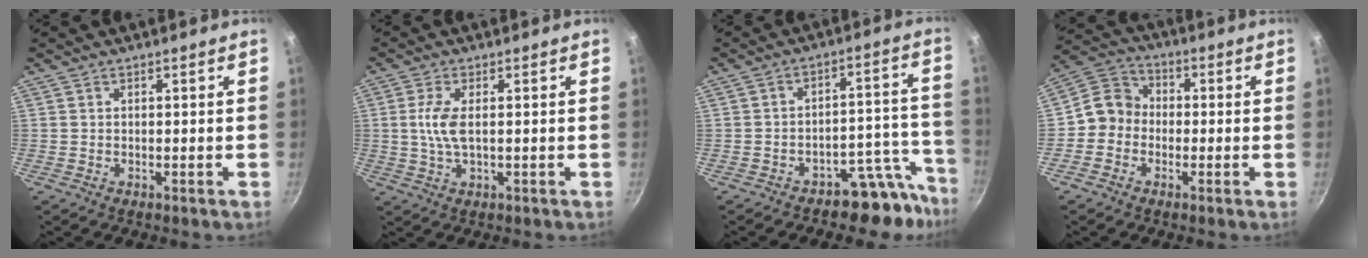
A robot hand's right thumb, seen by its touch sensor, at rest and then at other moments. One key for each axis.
{"total": 5.2, "fx": 0.4, "fy": 1.9, "fz": 4.8, "tx": -0.108, "ty": 0.001, "tz": 0.007}
{"total": 10.0, "fx": -8.1, "fy": 5.0, "fz": 3.2, "tx": 0.039, "ty": 0.102, "tz": -0.112}
{"total": 7.2, "fx": -1.5, "fy": 6.5, "fz": 2.7, "tx": -0.017, "ty": 0.026, "tz": -0.053}